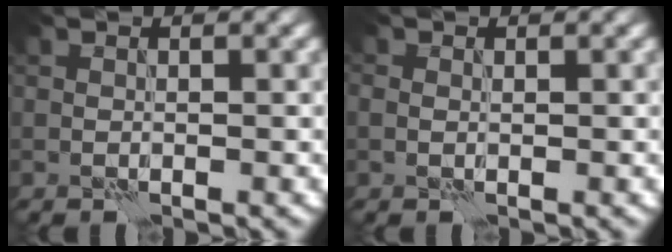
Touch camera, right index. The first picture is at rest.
{"total": 1.0, "force": [-0.1, 0.8, 0.5], "torque": [-0.009, -0.001, -0.002]}